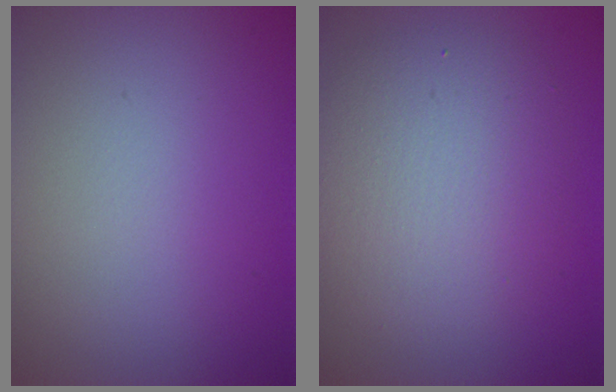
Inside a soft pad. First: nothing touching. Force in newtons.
{"total": 5.4, "press": 5.4, "slide": 0.1}